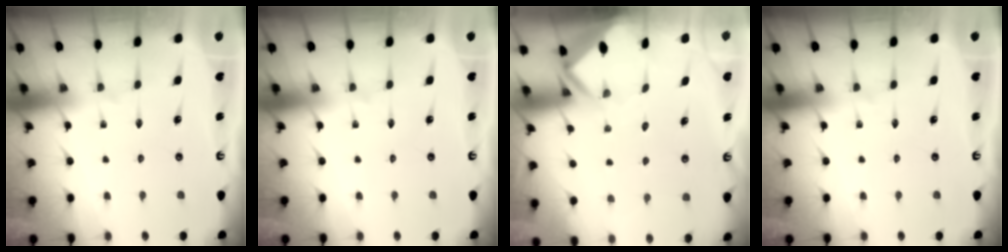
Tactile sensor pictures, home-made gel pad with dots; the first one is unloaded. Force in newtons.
{"total": 0.0}
{"total": 2.9, "press": 2.9, "slide": 0.2}
{"total": 0.0}